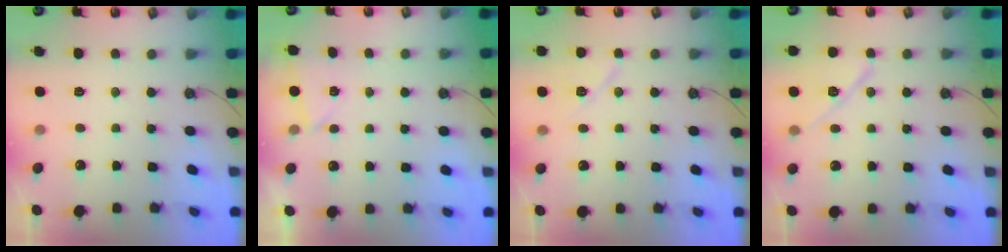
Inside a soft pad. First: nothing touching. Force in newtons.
{"total": 2.6, "press": 1.5, "slide": 2.1}
{"total": 7.9, "press": 7.7, "slide": 1.4}
{"total": 11.1, "press": 11.0, "slide": 1.1}